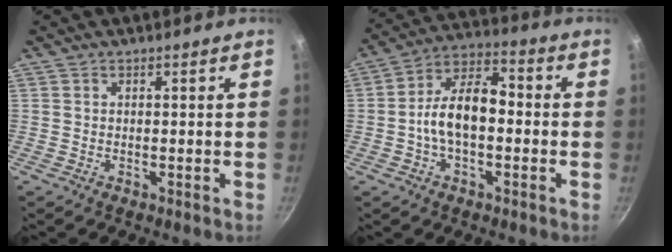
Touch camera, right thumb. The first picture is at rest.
{"total": 11.6, "force": [-1.4, 6.6, 9.5], "torque": [-0.143, 0.048, -0.039]}